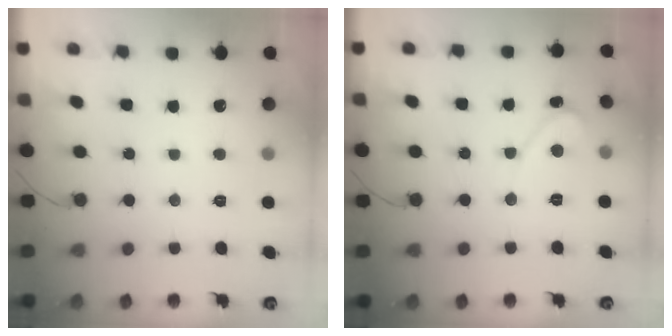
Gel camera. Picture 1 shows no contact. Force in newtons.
{"total": 2.1, "press": 2.1, "slide": 0.2}